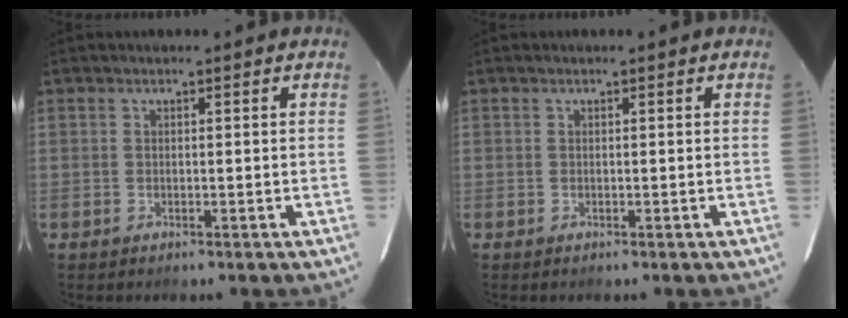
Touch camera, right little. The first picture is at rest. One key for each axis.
{"total": 0.0}